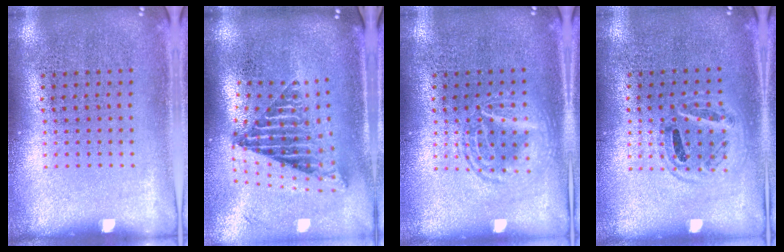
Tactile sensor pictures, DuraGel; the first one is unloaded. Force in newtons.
{"total": 2.5, "press": 1.7, "slide": 1.9}
{"total": 2.6, "press": 2.6, "slide": 0.3}
{"total": 0.9, "press": 0.8, "slide": 0.2}